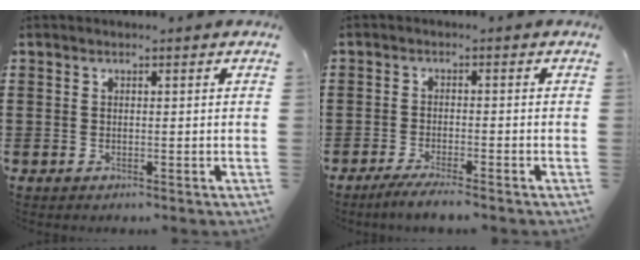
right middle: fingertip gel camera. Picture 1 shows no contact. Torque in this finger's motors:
{"motor_torque": [2.14, 0.00, 0.17, 0.02]}